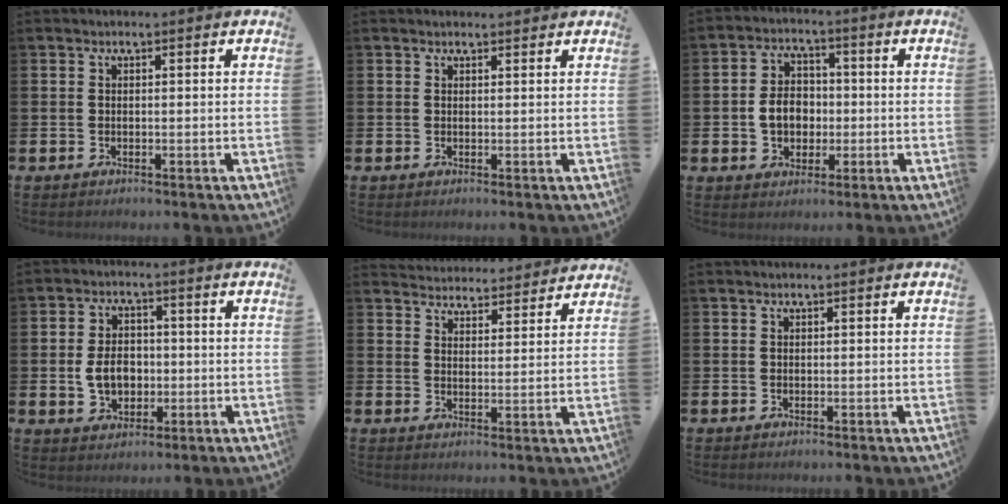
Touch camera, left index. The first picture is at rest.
{"total": 0.9, "force": [0.8, 0.2, 0.1], "torque": [0.007, -0.002, 0.012]}
{"total": 5.5, "force": [-0.5, 4.4, 3.2], "torque": [-0.048, 0.006, -0.018]}
{"total": 5.4, "force": [-0.6, 4.0, 3.6], "torque": [-0.059, 0.007, -0.015]}
{"total": 4.4, "force": [4.4, 0.7, -0.3], "torque": [-0.007, -0.034, 0.078]}
{"total": 0.0}